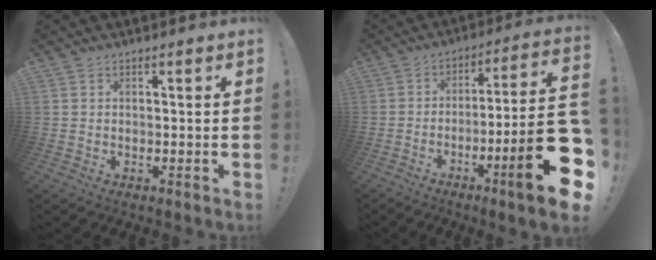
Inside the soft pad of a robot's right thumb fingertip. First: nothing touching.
{"total": 22.5, "force": [-7.4, 2.8, 21.1], "torque": [-0.319, 0.032, -0.113]}